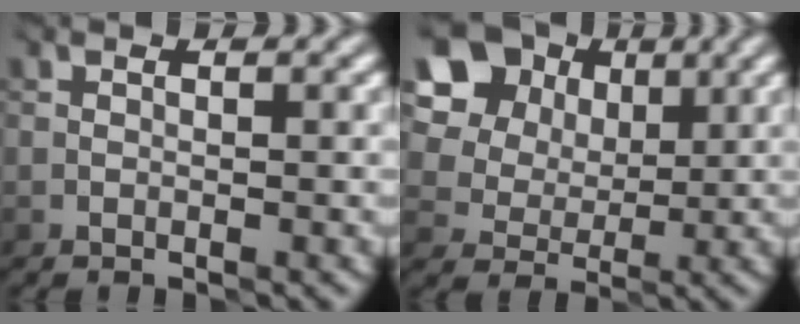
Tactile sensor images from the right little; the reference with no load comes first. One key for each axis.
{"total": 12.8, "fx": 6.0, "fy": 10.3, "fz": 4.6, "tx": -0.130, "ty": 0.015, "tz": 0.124}